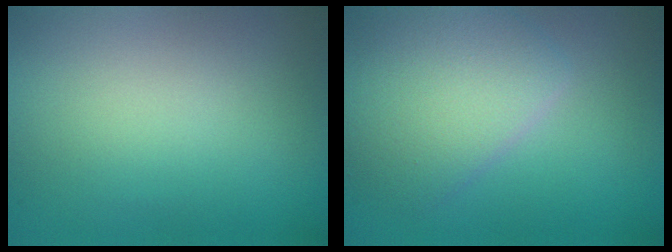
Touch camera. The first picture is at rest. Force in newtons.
{"total": 5.0, "press": 5.0, "slide": 0.2}